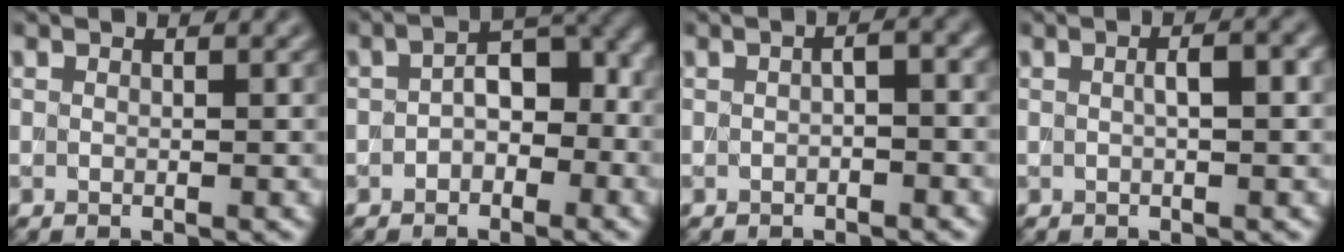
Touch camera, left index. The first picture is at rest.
{"total": 3.6, "force": [-0.8, 2.2, 2.7], "torque": [-0.032, 0.017, -0.021]}
{"total": 1.7, "force": [-0.2, 0.5, 1.6], "torque": [-0.019, 0.005, -0.002]}
{"total": 2.8, "force": [0.4, 0.8, 2.6], "torque": [-0.029, 0.008, 0.001]}